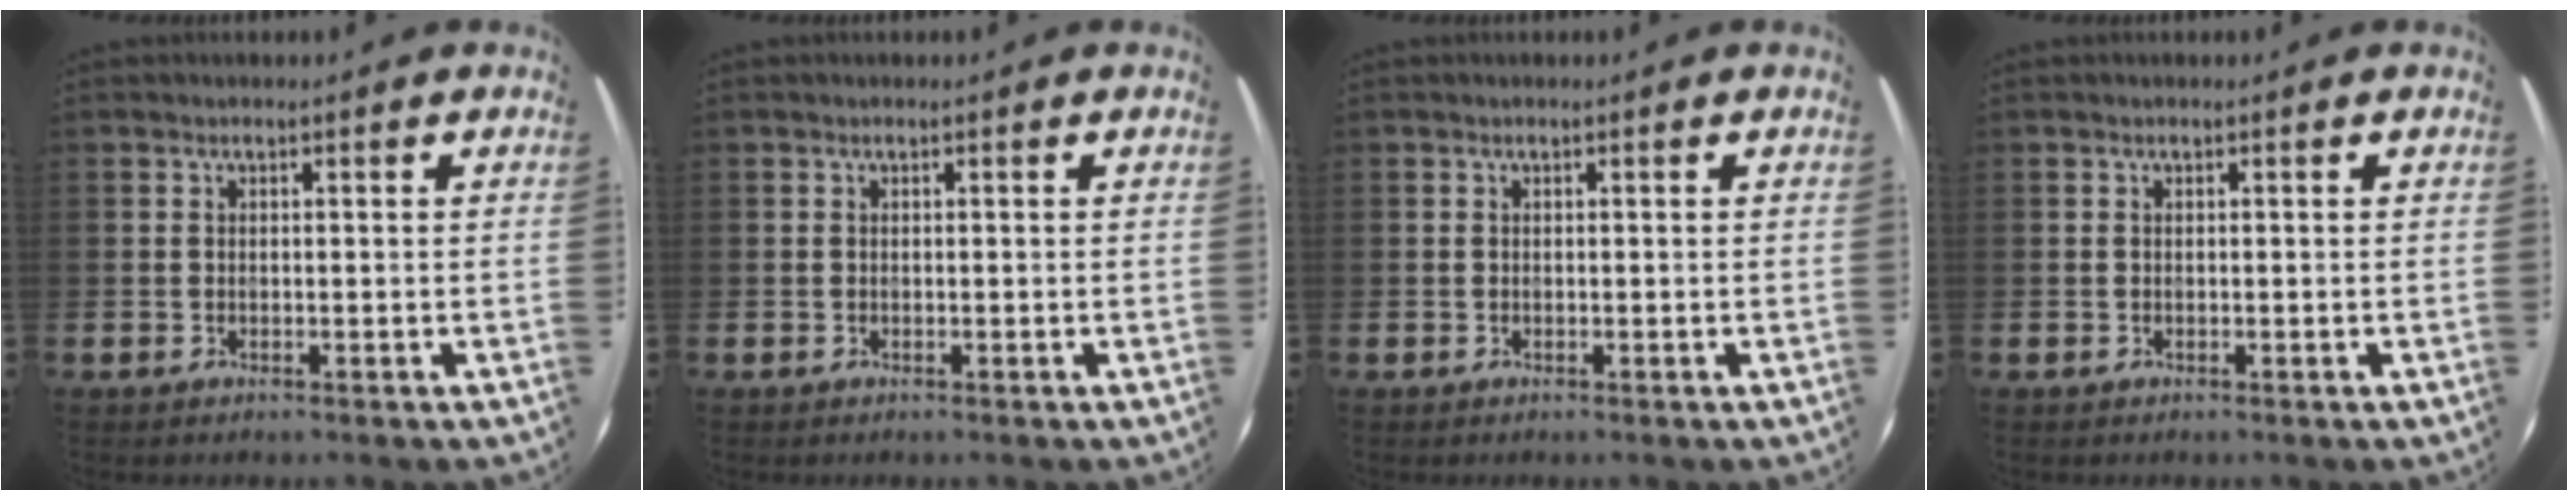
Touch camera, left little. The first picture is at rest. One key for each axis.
{"total": 0.0}
{"total": 0.0}
{"total": 0.0}